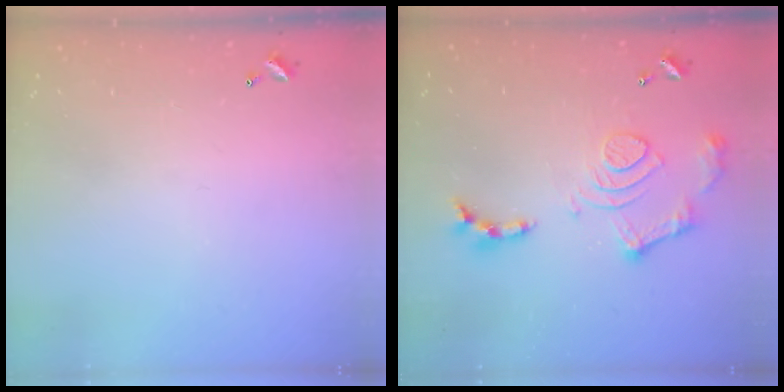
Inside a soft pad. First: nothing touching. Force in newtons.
{"total": 13.2, "press": 13.2, "slide": 1.2}